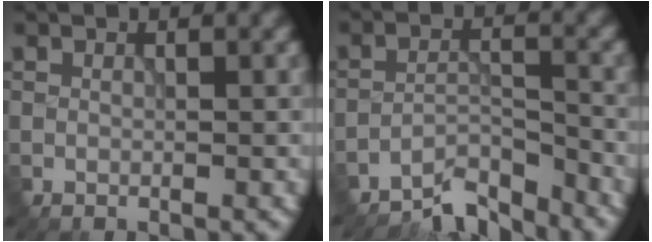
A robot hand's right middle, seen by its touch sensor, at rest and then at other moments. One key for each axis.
{"total": 4.8, "fx": -4.6, "fy": 0.8, "fz": 1.3, "tx": -0.014, "ty": 0.000, "tz": -0.086}